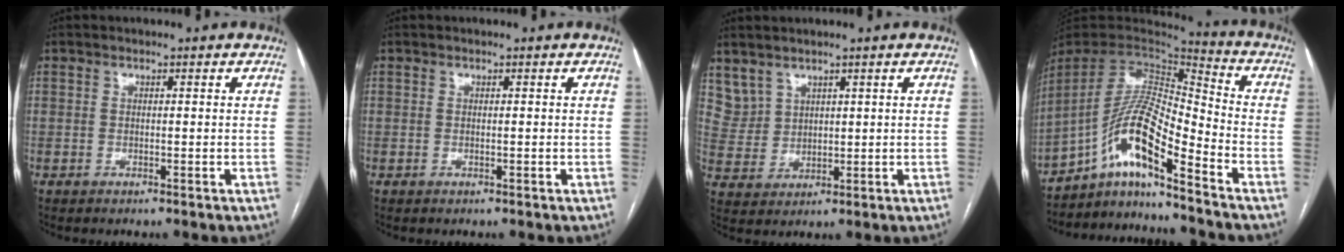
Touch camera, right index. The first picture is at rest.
{"total": 0.0}
{"total": 4.4, "force": [3.3, 2.8, 0.1], "torque": [-0.002, 0.008, 0.081]}
{"total": 13.9, "force": [-9.0, 1.4, 10.5], "torque": [-0.204, 0.017, -0.161]}